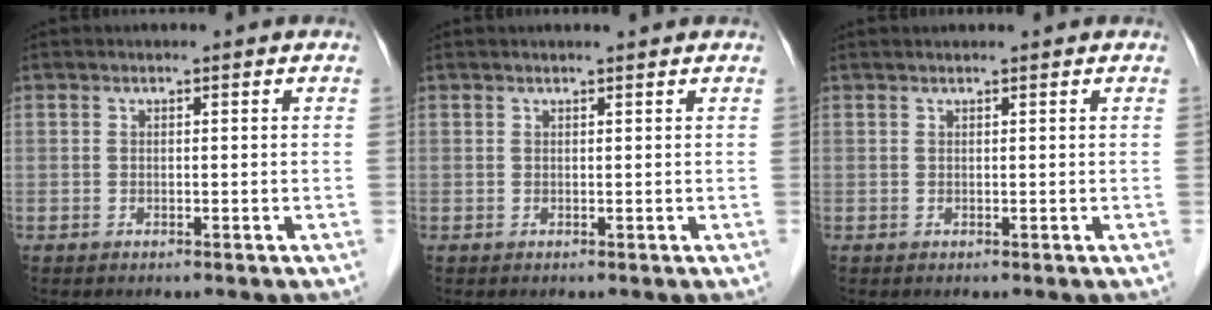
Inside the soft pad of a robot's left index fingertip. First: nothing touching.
{"total": 1.5, "force": [1.4, -0.1, 0.6], "torque": [-0.011, 0.004, 0.020]}
{"total": 1.7, "force": [1.5, 0.1, 0.6], "torque": [-0.007, 0.023, 0.026]}